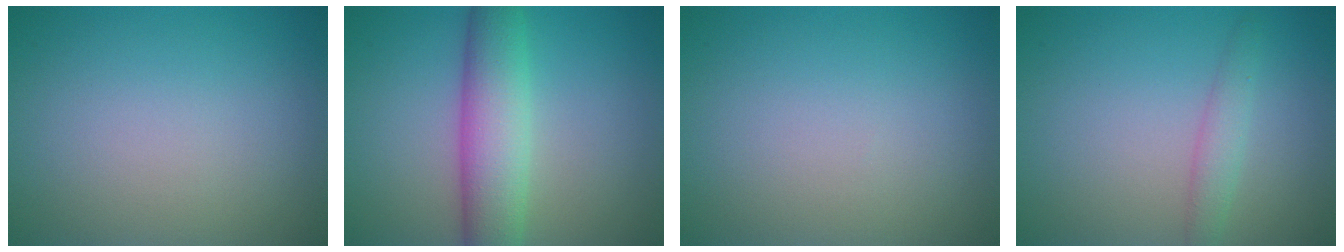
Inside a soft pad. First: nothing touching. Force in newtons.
{"total": 6.1, "press": 6.1, "slide": 0.1}
{"total": 0.0}
{"total": 1.8, "press": 1.7, "slide": 0.2}